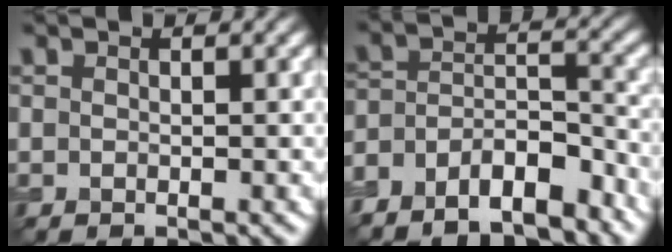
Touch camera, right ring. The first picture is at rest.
{"total": 7.8, "force": [-6.0, 2.8, 4.0], "torque": [-0.066, -0.003, -0.106]}